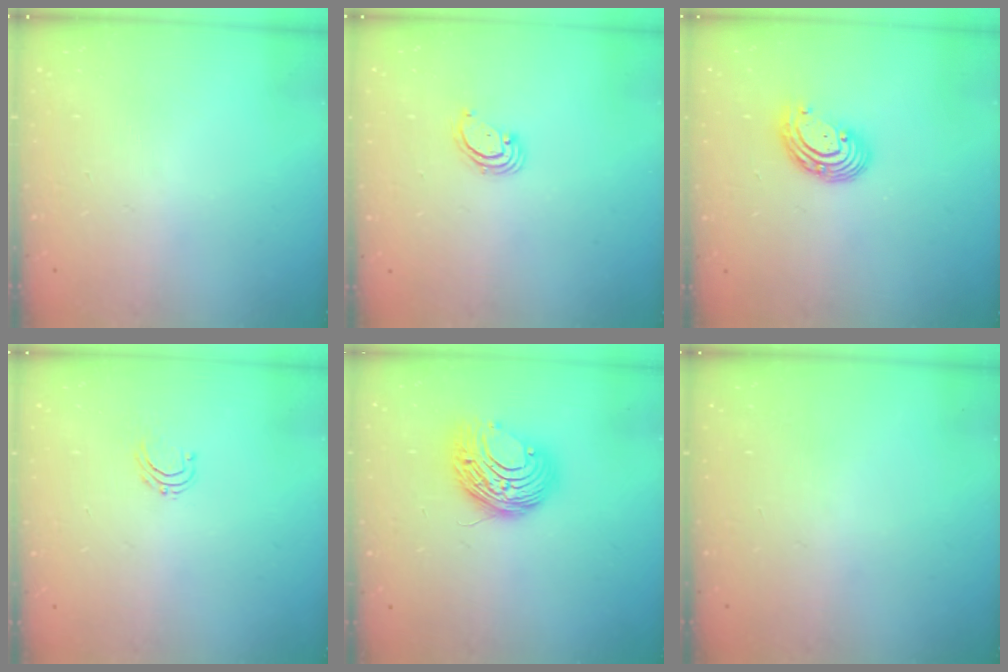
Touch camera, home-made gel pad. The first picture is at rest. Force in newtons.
{"total": 2.8, "press": 2.8, "slide": 0.2}
{"total": 7.1, "press": 7.0, "slide": 1.3}
{"total": 4.0, "press": 4.0, "slide": 0.3}
{"total": 10.0, "press": 10.0, "slide": 0.9}
{"total": 0.0}